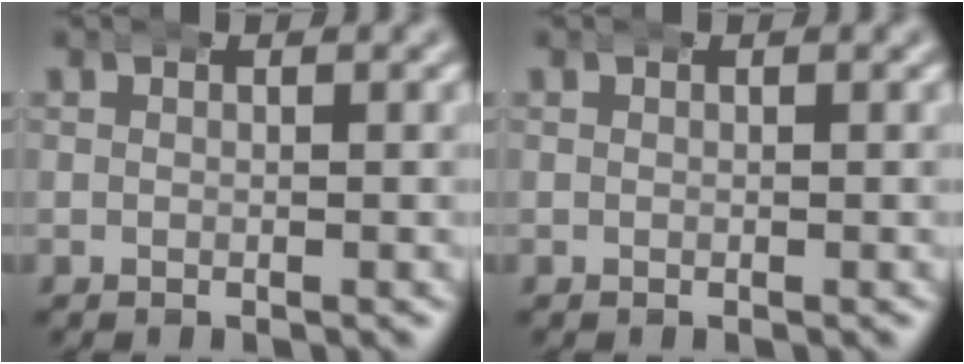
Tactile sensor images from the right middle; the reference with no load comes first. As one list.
[{"total": 0.0}]